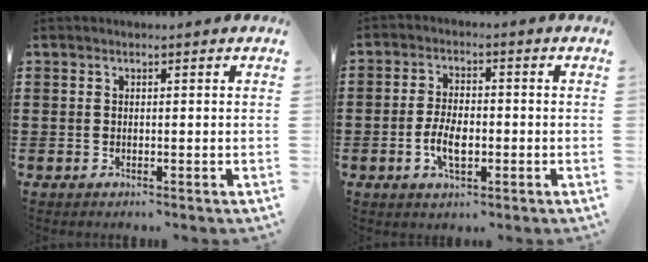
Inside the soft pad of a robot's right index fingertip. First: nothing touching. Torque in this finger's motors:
{"motor_torque": [1.16, 0.98, 0.37, 0.09]}